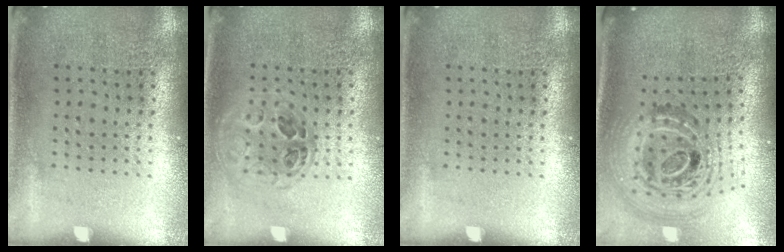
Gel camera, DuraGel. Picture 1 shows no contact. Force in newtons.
{"total": 1.1, "press": 1.0, "slide": 0.5}
{"total": 0.0}
{"total": 2.1, "press": 1.6, "slide": 1.3}